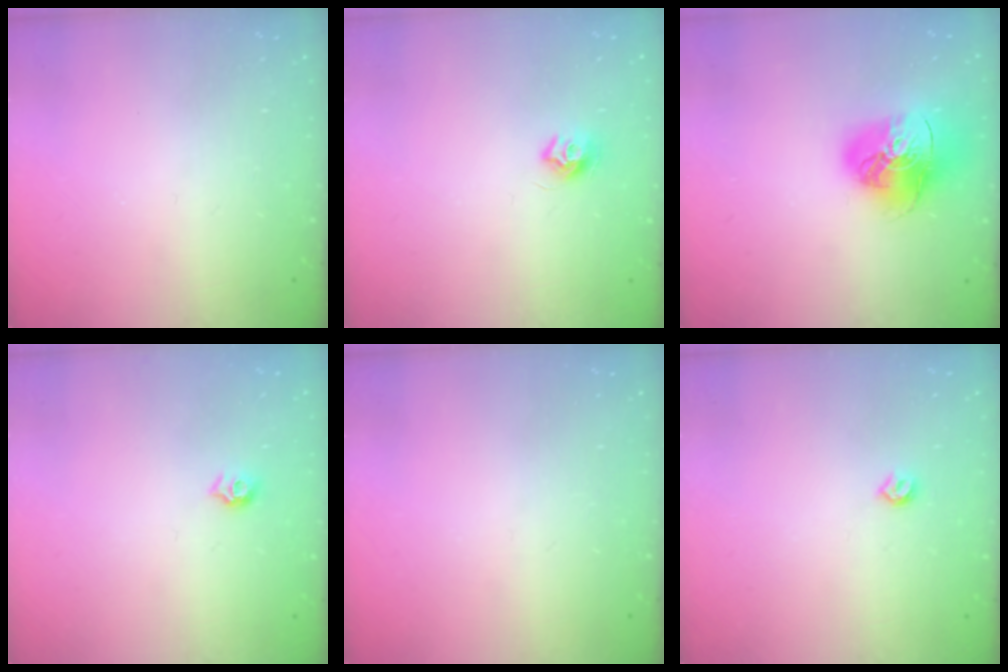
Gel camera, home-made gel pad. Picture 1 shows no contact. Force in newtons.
{"total": 7.6, "press": 7.5, "slide": 0.5}
{"total": 16.2, "press": 16.1, "slide": 1.7}
{"total": 5.8, "press": 5.8, "slide": 0.8}
{"total": 0.0}
{"total": 4.0, "press": 3.9, "slide": 0.8}